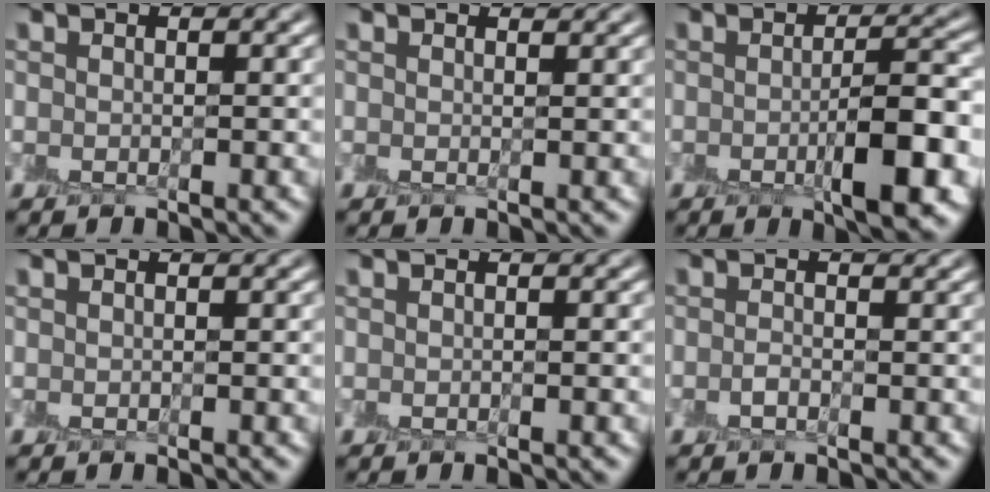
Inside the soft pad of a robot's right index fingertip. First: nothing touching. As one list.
[{"total": 1.0, "force": [0.8, 0.2, 0.5], "torque": [-0.006, -0.003, 0.003]}, {"total": 5.8, "force": [-1.1, 1.4, 5.5], "torque": [-0.072, 0.003, -0.015]}, {"total": 0.0}, {"total": 0.0}, {"total": 0.6, "force": [-0.1, 0.1, 0.5], "torque": [-0.013, 0.002, -0.003]}]